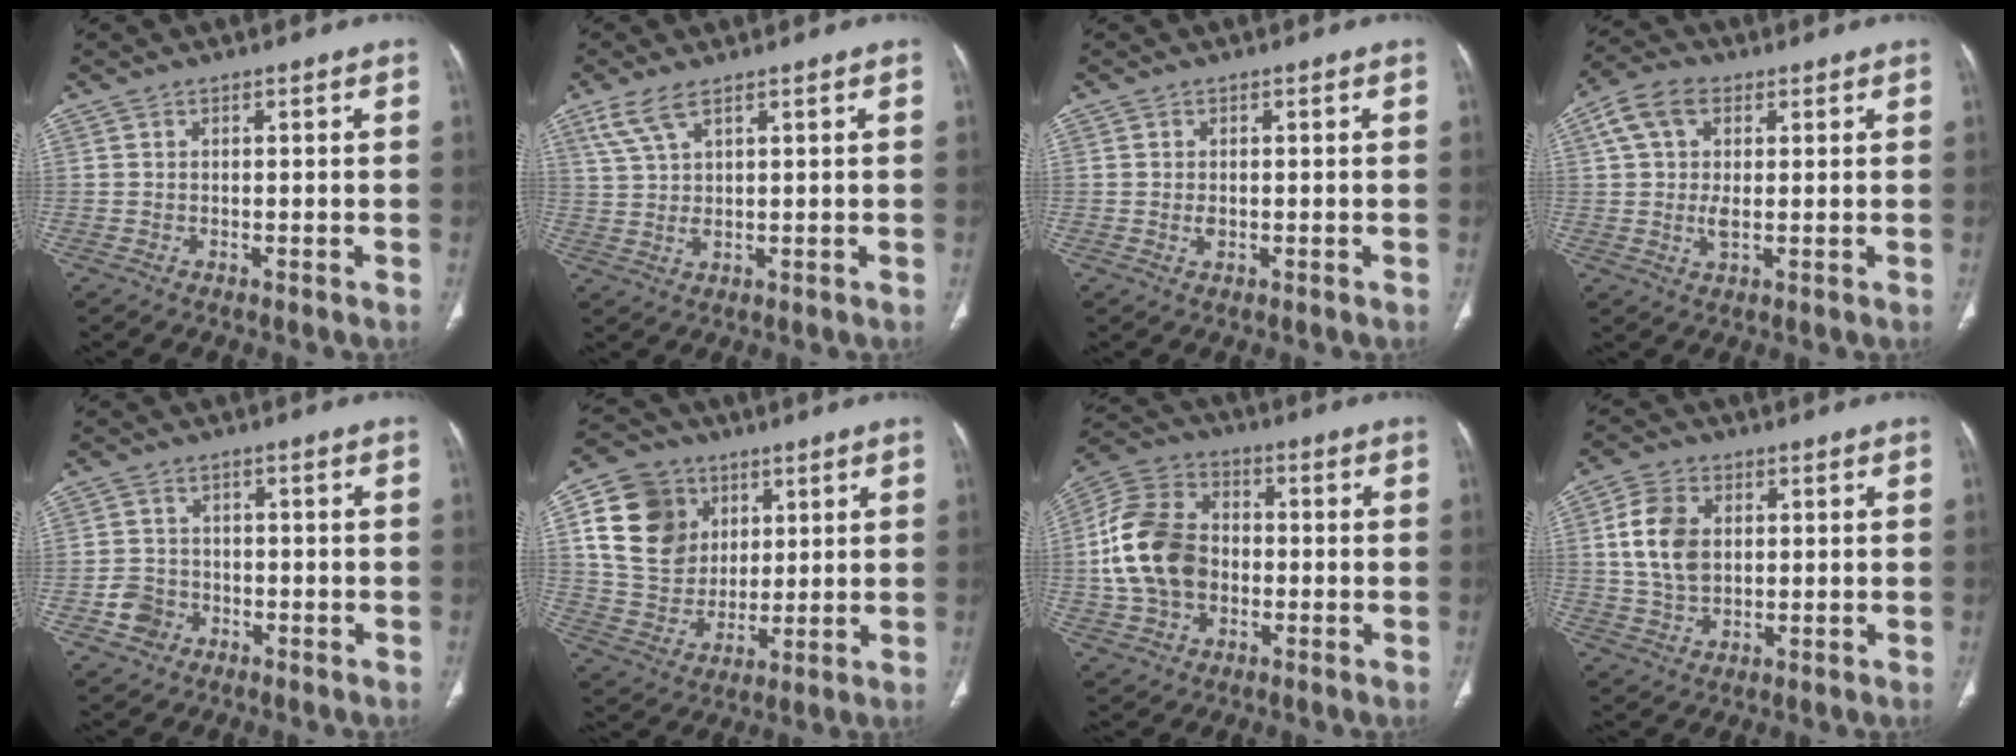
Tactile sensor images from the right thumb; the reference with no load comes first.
{"total": 5.2, "force": [3.1, 1.5, 3.9], "torque": [-0.096, -0.005, 0.074]}
{"total": 1.2, "force": [-0.1, 0.8, 1.0], "torque": [-0.018, -0.002, 0.000]}
{"total": 8.5, "force": [2.3, 5.0, 6.4], "torque": [-0.123, 0.010, 0.039]}
{"total": 4.4, "force": [-1.9, 3.8, 1.2], "torque": [-0.005, 0.020, -0.031]}
{"total": 16.7, "force": [5.7, 13.6, 7.9], "torque": [-0.123, -0.004, 0.111]}
{"total": 16.0, "force": [-1.3, 11.8, 10.7], "torque": [-0.196, 0.028, -0.025]}
{"total": 9.1, "force": [1.5, 6.4, 6.4], "torque": [-0.116, 0.002, 0.033]}